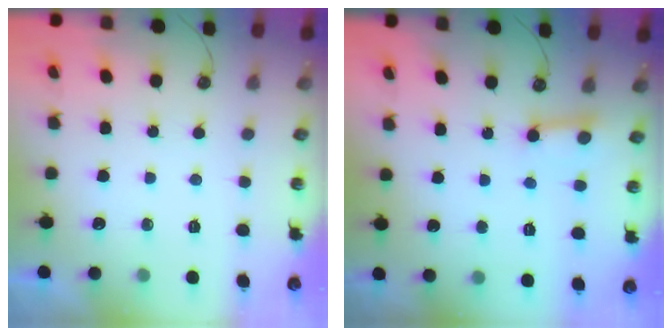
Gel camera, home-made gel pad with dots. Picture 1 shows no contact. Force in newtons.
{"total": 4.5, "press": 4.4, "slide": 0.4}